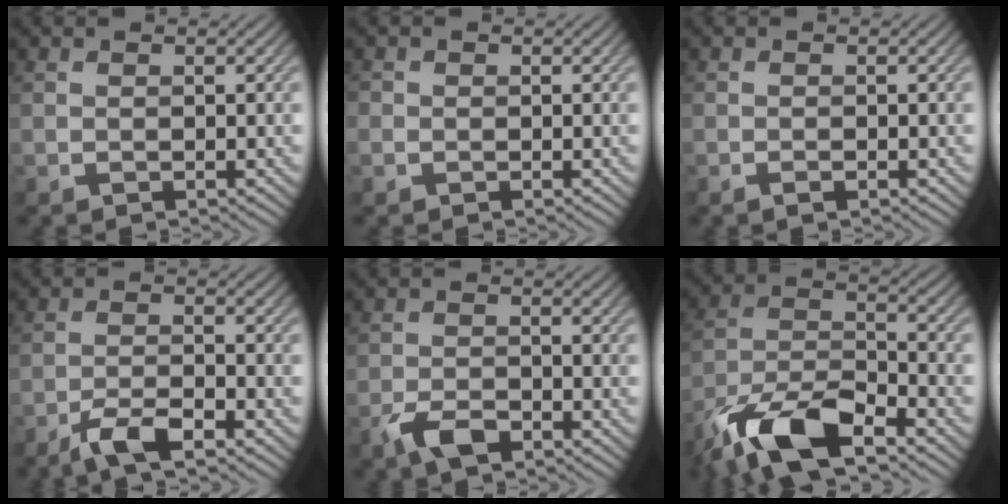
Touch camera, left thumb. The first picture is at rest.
{"total": 0.9, "force": [-0.2, 0.9, 0.1], "torque": [0.003, -0.004, -0.006]}
{"total": 0.8, "force": [-0.5, 0.3, 0.6], "torque": [-0.011, 0.000, -0.009]}
{"total": 5.0, "force": [-3.6, 1.1, 3.3], "torque": [-0.069, 0.000, -0.071]}
{"total": 3.7, "force": [-2.4, 1.8, 2.3], "torque": [-0.046, -0.003, -0.051]}
{"total": 12.3, "force": [-8.3, 4.5, 7.9], "torque": [-0.154, -0.003, -0.172]}